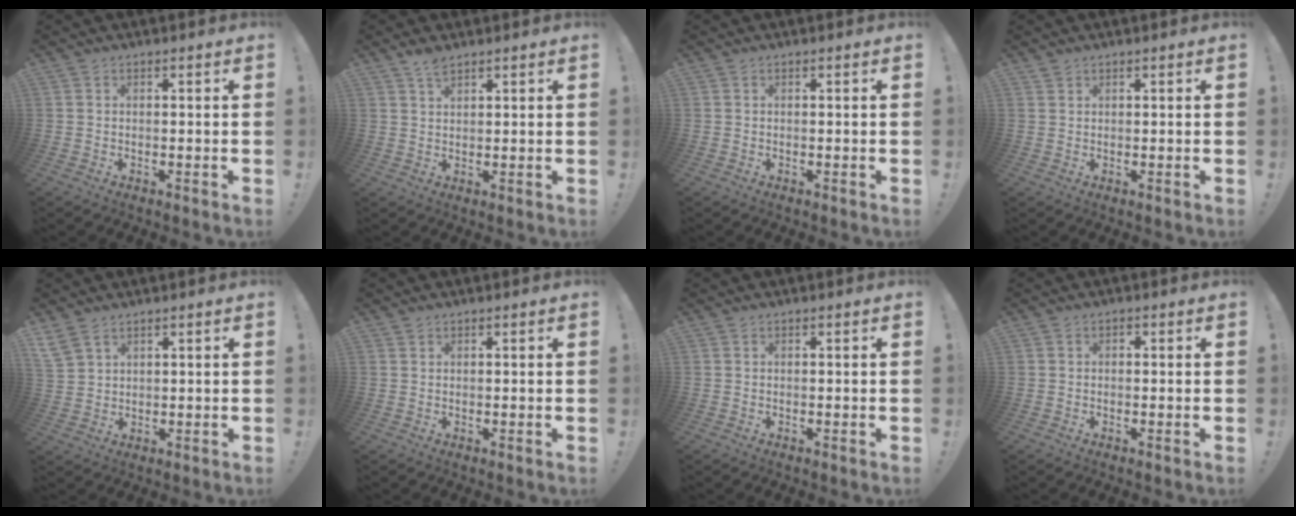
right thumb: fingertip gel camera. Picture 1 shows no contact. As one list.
[{"total": 4.9, "force": [3.9, 1.8, 2.4], "torque": [-0.040, -0.021, 0.071]}, {"total": 0.0}, {"total": 1.0, "force": [0.9, 0.5, 0.1], "torque": [-0.006, 0.001, 0.018]}, {"total": 5.0, "force": [3.8, 2.7, 2.0], "torque": [-0.043, -0.011, 0.077]}, {"total": 0.5, "force": [0.4, 0.2, 0.0], "torque": [-0.005, 0.002, 0.010]}, {"total": 0.0}, {"total": 0.9, "force": [-0.6, 0.5, 0.3], "torque": [-0.011, 0.005, -0.010]}]